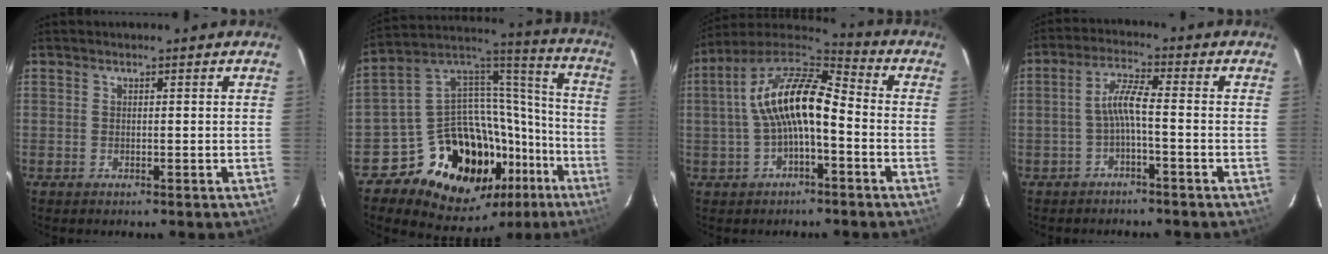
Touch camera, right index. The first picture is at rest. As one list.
[{"total": 24.5, "force": [-13.7, 17.1, 11.0], "torque": [-0.194, 0.079, -0.188]}, {"total": 13.5, "force": [-1.5, 5.1, 12.4], "torque": [-0.237, 0.022, -0.032]}, {"total": 4.2, "force": [-1.7, 0.2, 3.9], "torque": [-0.089, 0.012, -0.032]}]